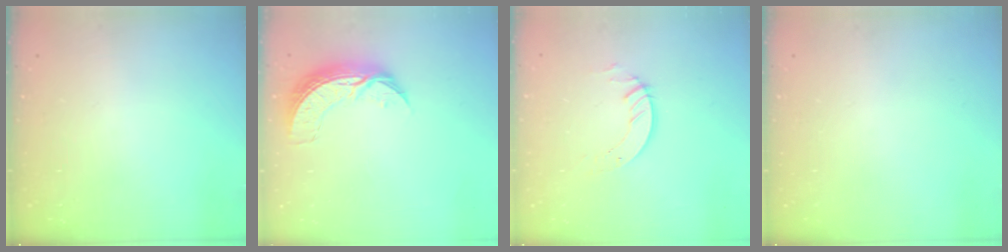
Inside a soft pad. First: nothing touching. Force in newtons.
{"total": 8.6, "press": 8.6, "slide": 0.6}
{"total": 3.4, "press": 3.4, "slide": 0.1}
{"total": 0.0}